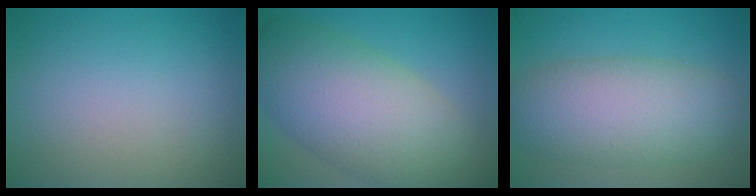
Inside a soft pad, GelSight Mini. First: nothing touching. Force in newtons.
{"total": 11.2, "press": 11.2, "slide": 0.5}
{"total": 7.7, "press": 7.7, "slide": 0.6}